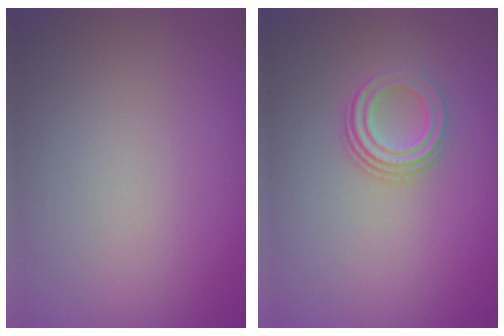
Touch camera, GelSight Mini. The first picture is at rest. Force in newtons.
{"total": 2.8, "press": 2.2, "slide": 1.7}